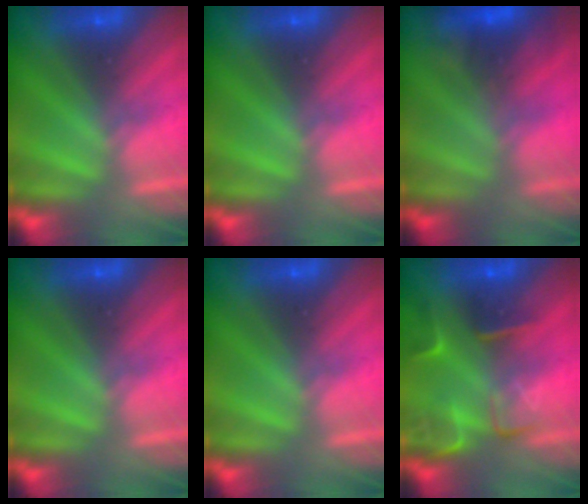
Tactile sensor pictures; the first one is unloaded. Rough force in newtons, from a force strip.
{"total": 0.0}
{"total": 4.9}
{"total": 0.0}
{"total": 0.0}
{"total": 9.4}